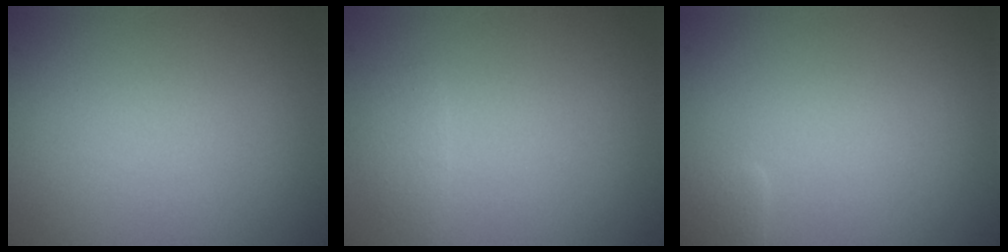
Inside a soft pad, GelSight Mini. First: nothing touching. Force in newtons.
{"total": 0.9, "press": 0.9, "slide": 0.0}
{"total": 0.8, "press": 0.8, "slide": 0.1}